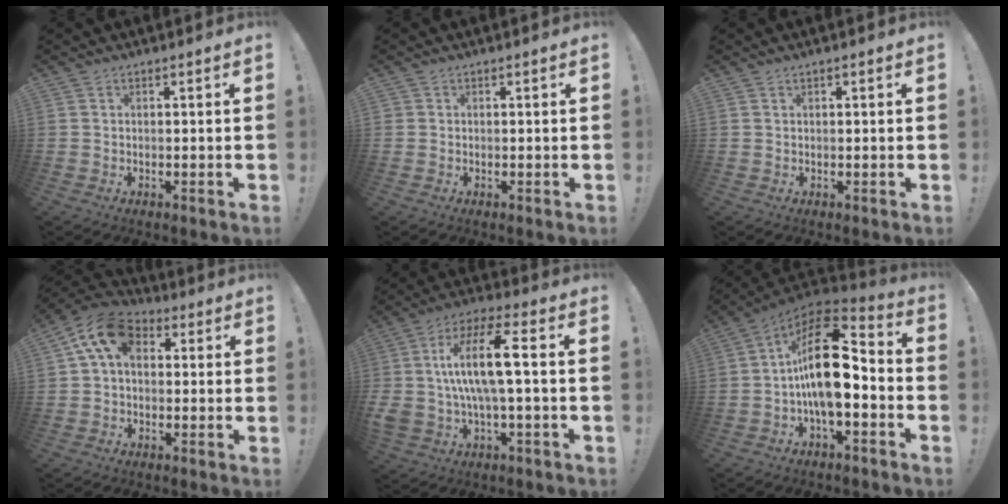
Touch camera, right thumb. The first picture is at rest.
{"total": 0.6, "force": [0.1, 0.5, 0.0], "torque": [-0.003, 0.001, 0.004]}
{"total": 0.0}
{"total": 11.0, "force": [3.3, 7.0, 7.9], "torque": [-0.153, 0.008, 0.067]}
{"total": 16.2, "force": [1.3, 5.3, 15.3], "torque": [-0.284, 0.007, 0.014]}
{"total": 20.1, "force": [0.3, 9.8, 17.5], "torque": [-0.294, 0.005, 0.007]}